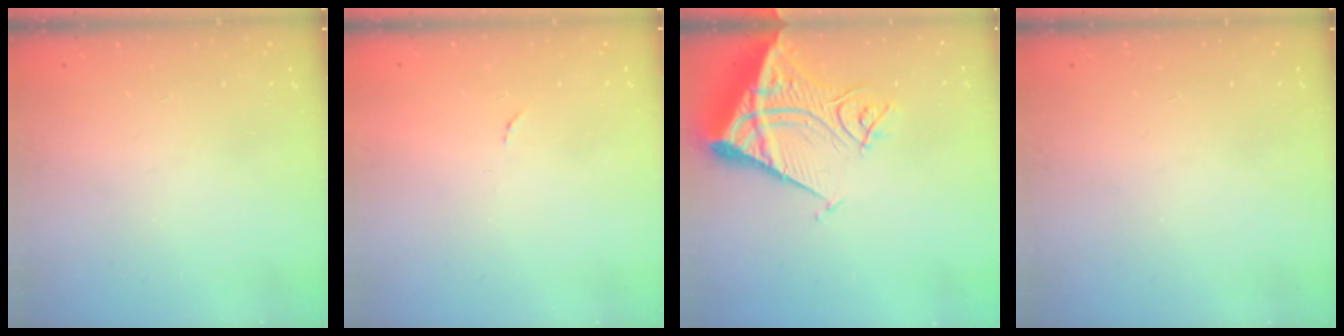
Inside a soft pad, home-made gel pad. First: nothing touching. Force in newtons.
{"total": 3.3, "press": 3.3, "slide": 0.2}
{"total": 16.9, "press": 16.7, "slide": 2.3}
{"total": 0.0}